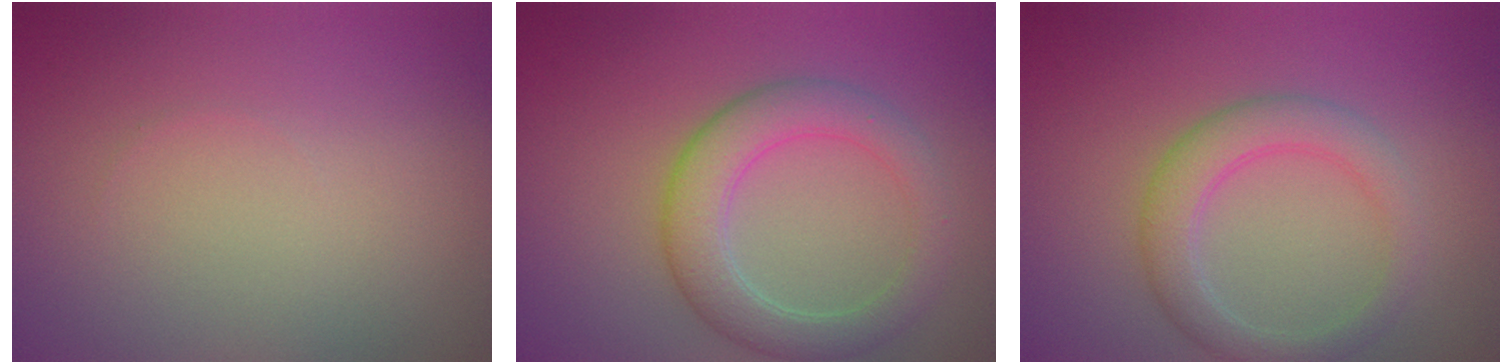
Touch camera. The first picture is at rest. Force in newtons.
{"total": 4.9, "press": 4.9, "slide": 0.4}
{"total": 3.6, "press": 3.6, "slide": 0.0}